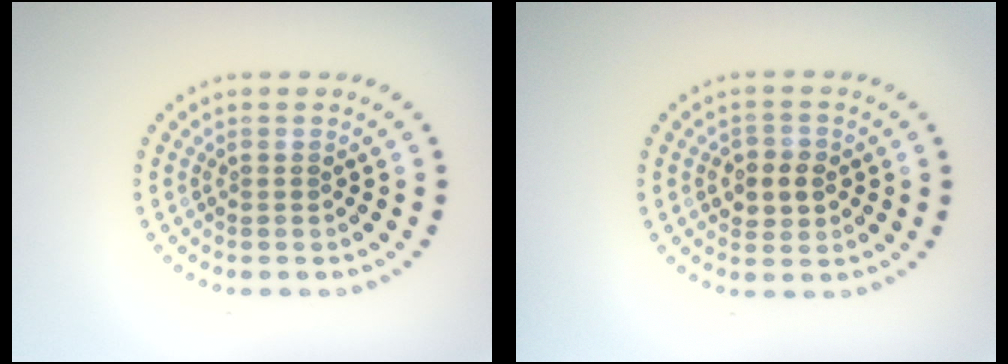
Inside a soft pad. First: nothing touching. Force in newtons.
{"total": 2.6, "press": 2.6, "slide": 0.3}